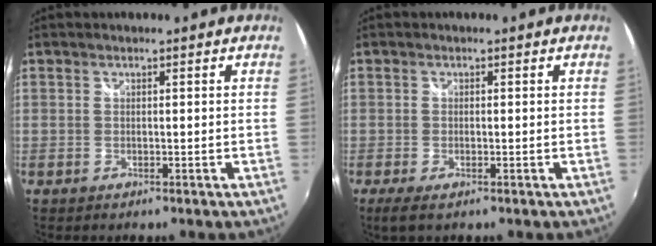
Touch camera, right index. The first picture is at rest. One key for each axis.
{"total": 2.7, "fx": -1.2, "fy": 0.7, "fz": 2.3, "tx": -0.047, "ty": -0.007, "tz": -0.018}